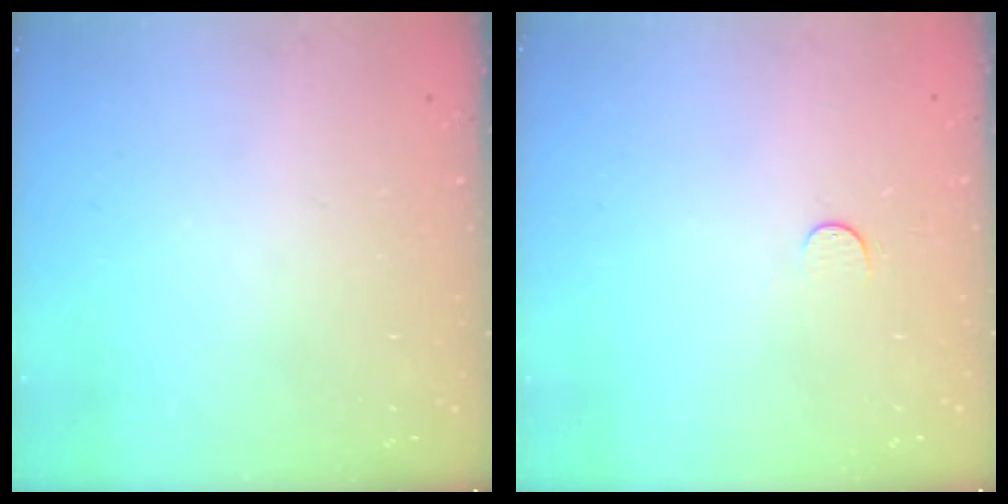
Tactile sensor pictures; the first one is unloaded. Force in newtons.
{"total": 3.5, "press": 3.5, "slide": 0.3}